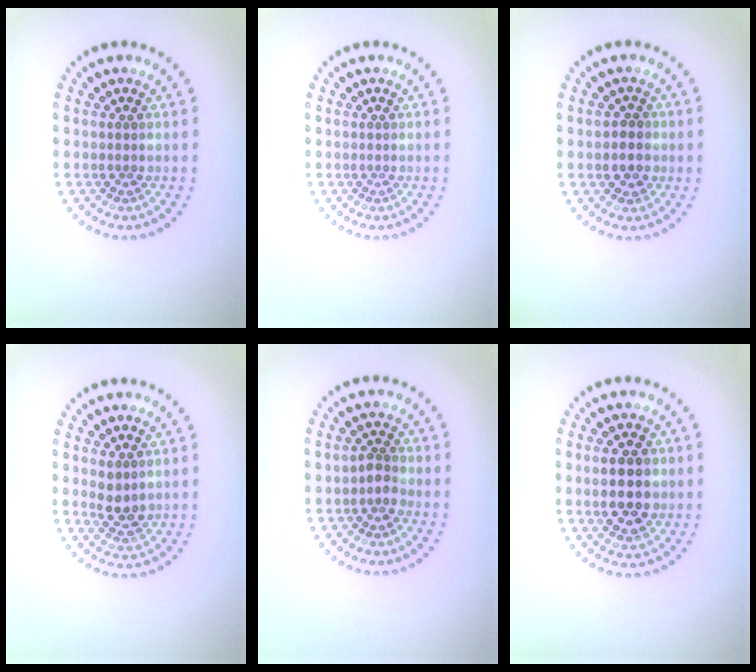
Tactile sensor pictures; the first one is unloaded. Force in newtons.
{"total": 0.0}
{"total": 1.5, "press": 1.5, "slide": 0.4}
{"total": 2.4, "press": 2.1, "slide": 1.0}
{"total": 1.4, "press": 1.2, "slide": 0.8}
{"total": 4.1, "press": 4.0, "slide": 0.4}